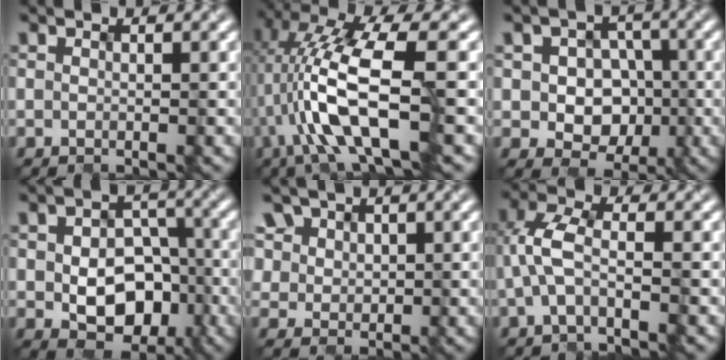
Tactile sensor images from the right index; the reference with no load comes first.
{"total": 10.6, "force": [-2.3, 3.1, 9.9], "torque": [-0.194, 0.000, -0.038]}
{"total": 6.2, "force": [-0.9, 5.2, 3.2], "torque": [-0.041, 0.009, -0.021]}
{"total": 7.4, "force": [-1.9, 5.1, 5.0], "torque": [-0.072, -0.009, -0.016]}
{"total": 4.7, "force": [2.5, 3.8, 1.3], "torque": [-0.063, 0.000, 0.054]}
{"total": 3.7, "force": [-0.9, 1.6, 3.2], "torque": [-0.081, 0.012, -0.018]}